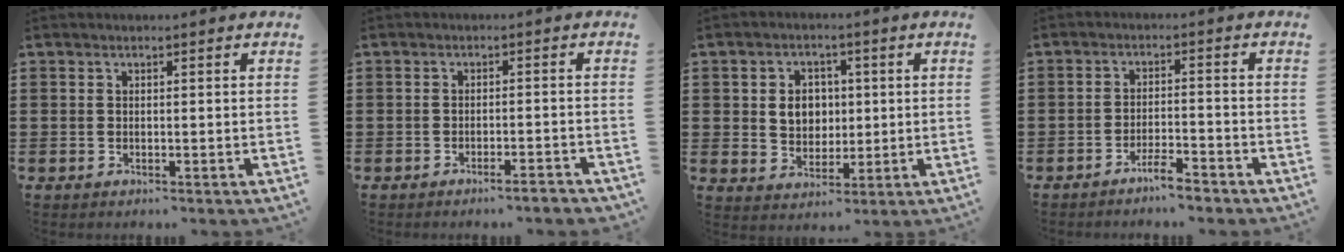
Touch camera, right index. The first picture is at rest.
{"total": 2.1, "force": [-1.8, 0.0, 1.2], "torque": [-0.020, 0.002, -0.034]}
{"total": 5.5, "force": [0.7, 4.7, 2.8], "torque": [-0.055, 0.009, 0.007]}
{"total": 4.0, "force": [-3.5, 0.3, 1.8], "torque": [-0.039, 0.003, -0.070]}